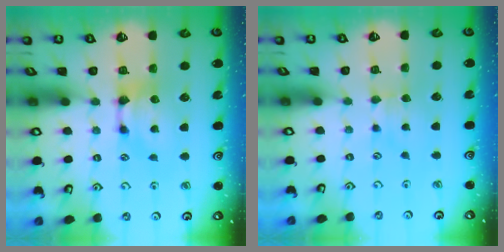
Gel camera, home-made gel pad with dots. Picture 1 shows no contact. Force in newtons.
{"total": 1.5, "press": 1.5, "slide": 0.3}